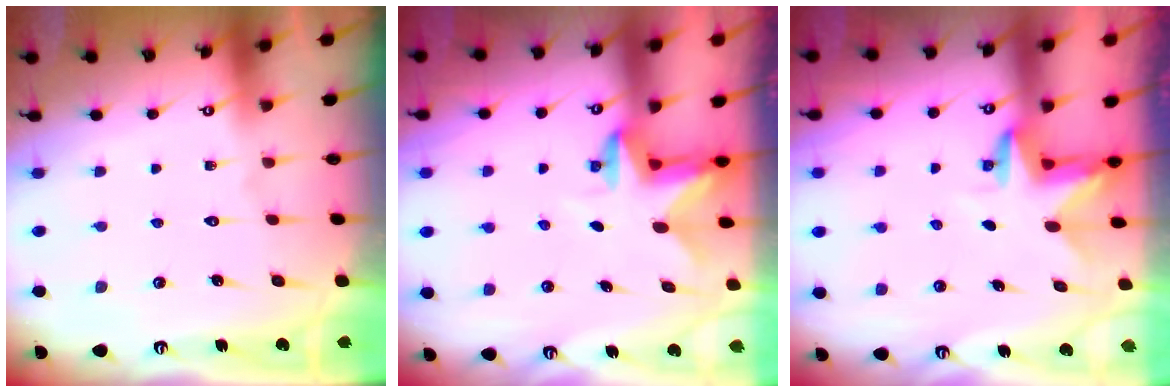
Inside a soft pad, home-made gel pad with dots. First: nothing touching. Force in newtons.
{"total": 2.8, "press": 2.7, "slide": 0.5}
{"total": 3.2, "press": 3.2, "slide": 0.1}